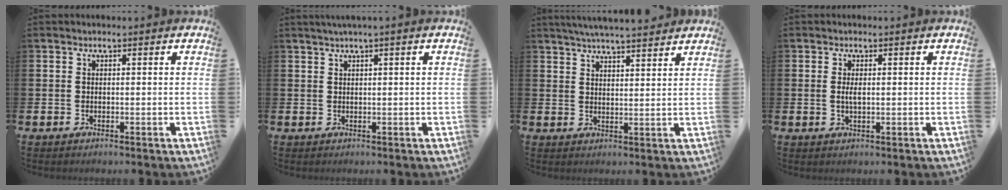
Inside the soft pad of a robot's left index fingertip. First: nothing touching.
{"total": 1.4, "force": [1.0, -0.2, 0.9], "torque": [-0.018, 0.001, 0.018]}
{"total": 4.9, "force": [4.8, -0.1, 1.0], "torque": [-0.025, -0.022, 0.086]}
{"total": 1.7, "force": [0.1, 0.6, 1.6], "torque": [-0.028, 0.003, -0.001]}